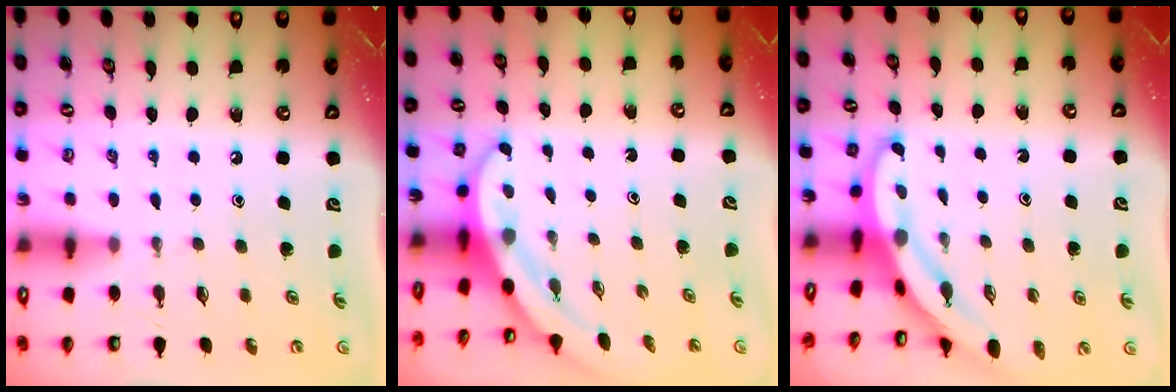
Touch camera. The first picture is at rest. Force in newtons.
{"total": 3.9, "press": 3.9, "slide": 0.2}
{"total": 3.5, "press": 3.5, "slide": 0.1}